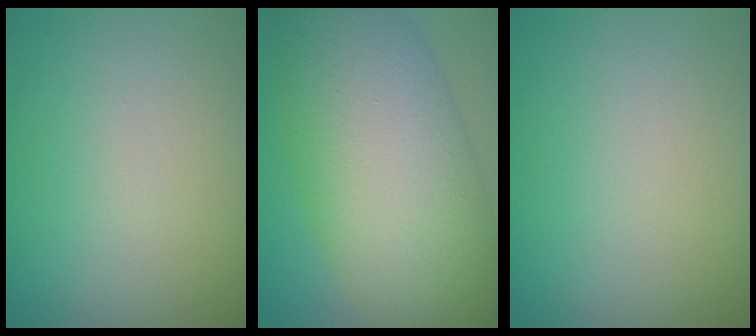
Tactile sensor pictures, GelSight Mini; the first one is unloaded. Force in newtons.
{"total": 13.0, "press": 13.0, "slide": 0.2}
{"total": 0.0}